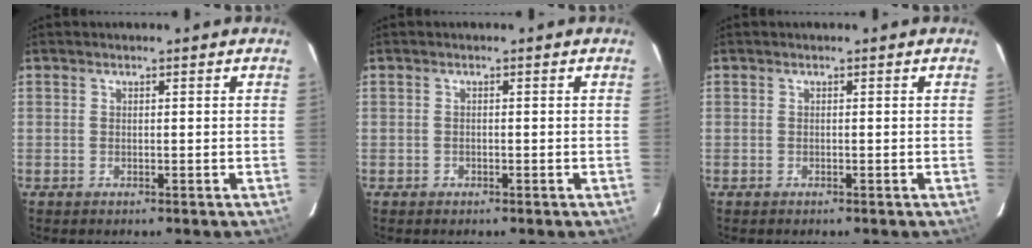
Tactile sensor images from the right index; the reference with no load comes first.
{"total": 0.7, "force": [-0.4, 0.6, -0.1], "torque": [0.002, 0.003, -0.005]}
{"total": 0.0}